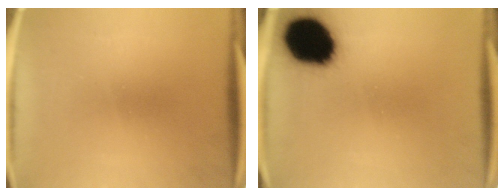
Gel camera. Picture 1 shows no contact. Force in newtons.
{"total": 18.7}